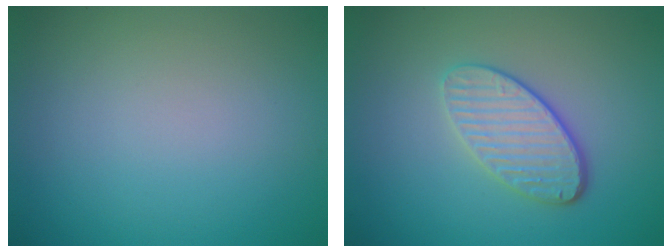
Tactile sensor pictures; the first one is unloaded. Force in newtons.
{"total": 4.0, "press": 3.2, "slide": 2.4}